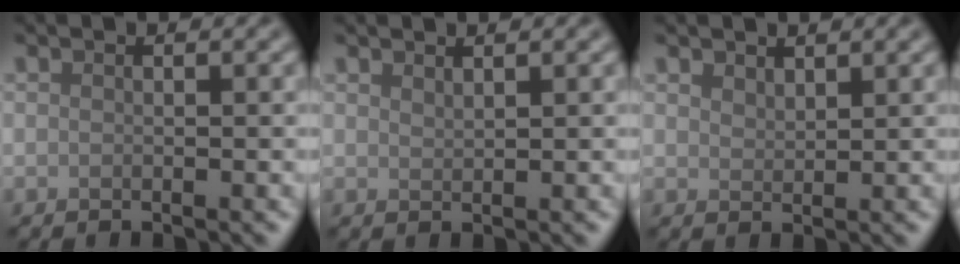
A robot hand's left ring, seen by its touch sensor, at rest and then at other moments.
{"total": 0.9, "force": [0.9, 0.0, 0.1], "torque": [0.002, 0.000, 0.016]}
{"total": 1.4, "force": [1.3, 0.5, 0.3], "torque": [-0.008, 0.001, 0.026]}